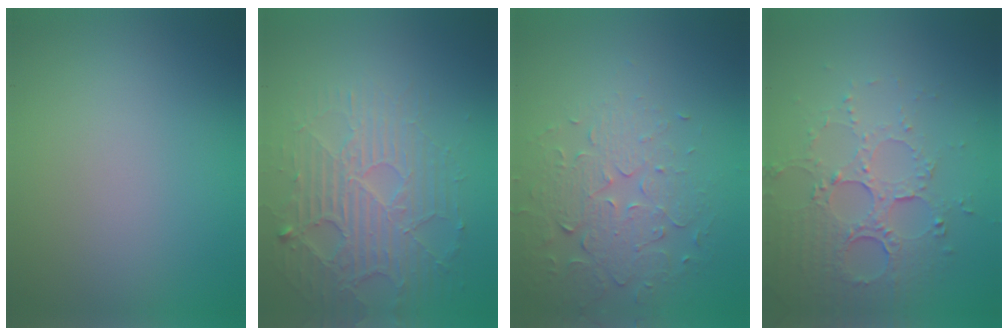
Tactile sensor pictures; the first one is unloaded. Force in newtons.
{"total": 4.6, "press": 4.0, "slide": 2.4}
{"total": 4.0, "press": 3.5, "slide": 1.8}
{"total": 5.3, "press": 3.8, "slide": 3.7}